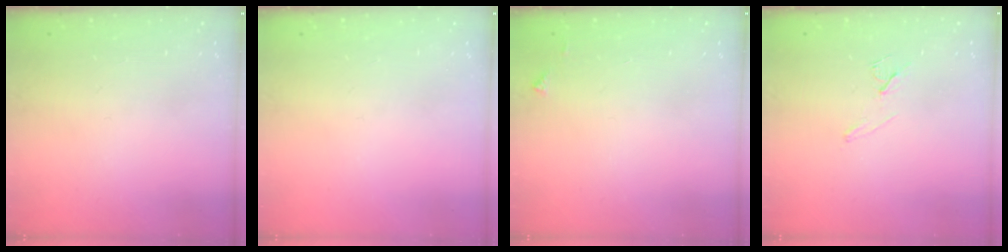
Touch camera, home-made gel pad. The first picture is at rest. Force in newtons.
{"total": 0.0}
{"total": 3.8, "press": 3.7, "slide": 0.6}
{"total": 6.7, "press": 6.0, "slide": 3.0}